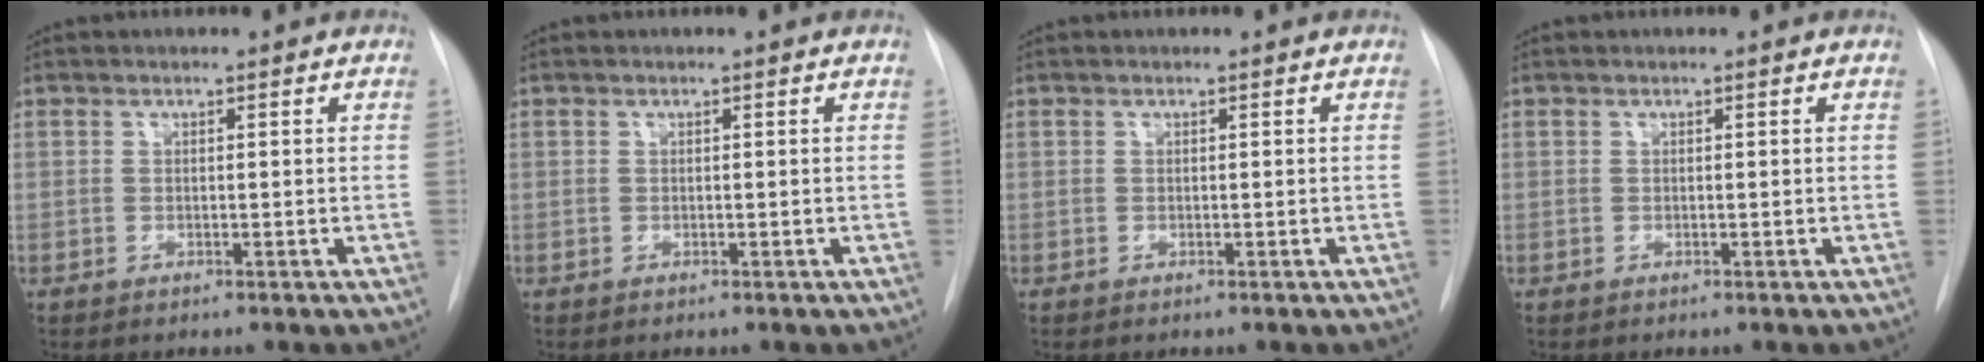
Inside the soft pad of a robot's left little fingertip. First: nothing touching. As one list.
[{"total": 0.0}, {"total": 0.0}, {"total": 0.0}]